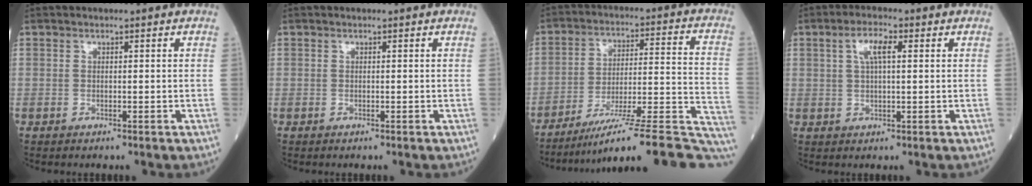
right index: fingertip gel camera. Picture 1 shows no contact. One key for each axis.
{"total": 0.0}
{"total": 23.4, "fx": -19.5, "fy": 1.3, "fz": 12.9, "tx": -0.111, "ty": 0.018, "tz": -0.281}
{"total": 4.3, "fx": 1.4, "fy": 1.1, "fz": 3.9, "tx": -0.080, "ty": 0.012, "tz": 0.029}